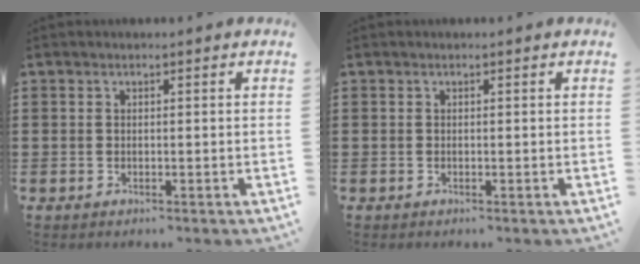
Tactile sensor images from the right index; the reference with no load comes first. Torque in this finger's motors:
{"motor_torque": [-0.72, 1.42, 0.00, -0.01]}